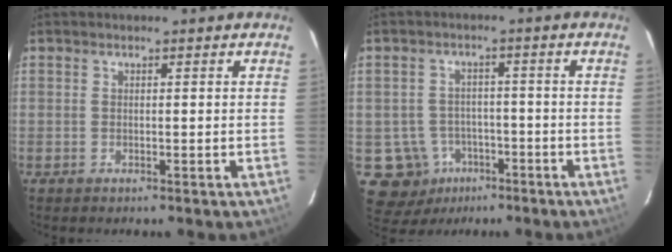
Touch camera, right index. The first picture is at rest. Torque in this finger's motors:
{"motor_torque": [-0.13, -0.17, -0.71, -0.21]}